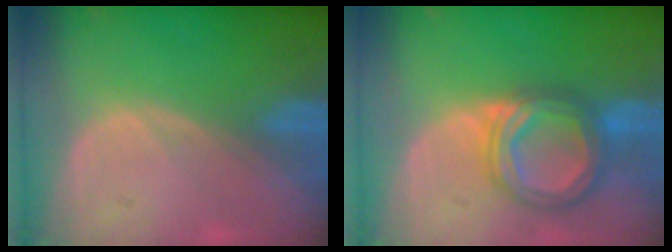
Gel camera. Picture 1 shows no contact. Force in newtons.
{"total": 7.6, "press": 7.5, "slide": 0.6}